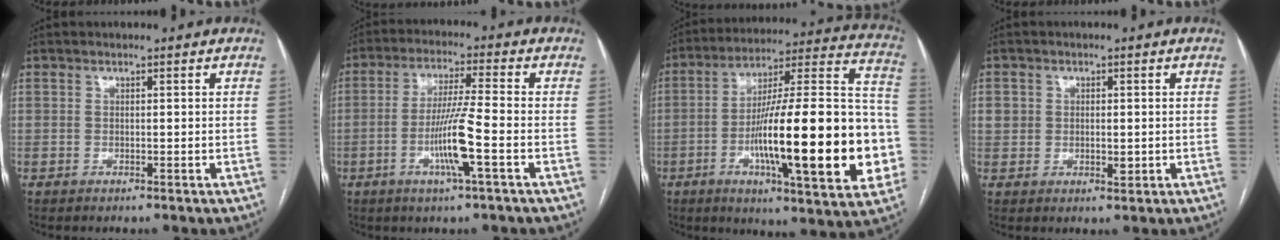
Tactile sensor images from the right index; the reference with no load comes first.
{"total": 8.7, "force": [-2.8, -0.6, 8.2], "torque": [-0.159, -0.007, -0.055]}
{"total": 28.4, "force": [-6.3, 4.4, 27.4], "torque": [-0.360, 0.009, -0.096]}
{"total": 3.6, "force": [0.2, 2.9, 2.1], "torque": [-0.028, 0.003, 0.008]}